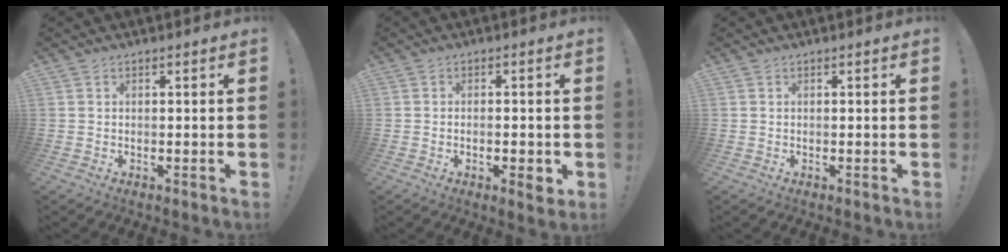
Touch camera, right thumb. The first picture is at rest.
{"total": 3.9, "force": [-1.3, 1.3, 3.5], "torque": [-0.041, 0.000, -0.020]}
{"total": 0.0}